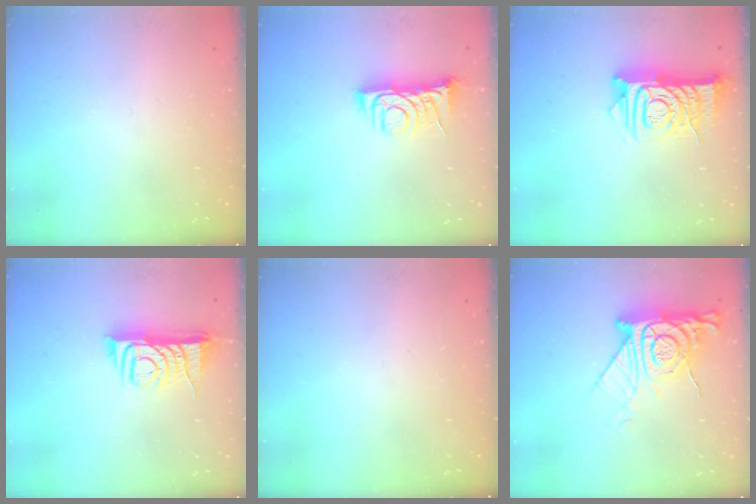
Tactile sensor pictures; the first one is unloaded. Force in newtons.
{"total": 7.1, "press": 7.0, "slide": 1.0}
{"total": 11.6, "press": 11.6, "slide": 1.1}
{"total": 8.0, "press": 8.0, "slide": 0.4}
{"total": 0.0}
{"total": 14.5, "press": 14.4, "slide": 1.2}